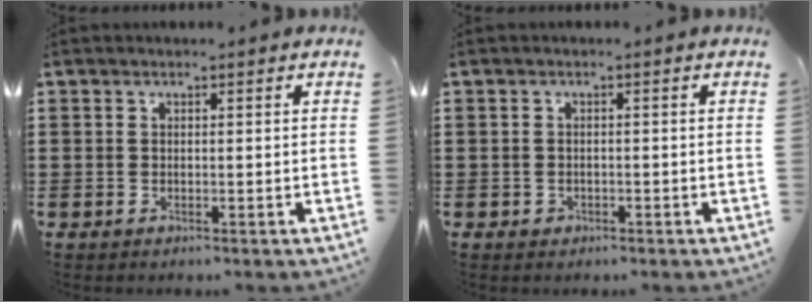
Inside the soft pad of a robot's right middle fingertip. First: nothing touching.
{"total": 0.8, "force": [-0.4, 0.6, 0.2], "torque": [-0.007, 0.000, -0.008]}